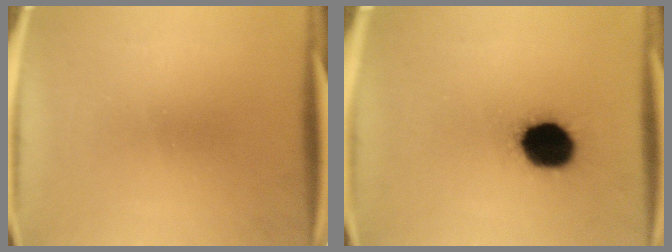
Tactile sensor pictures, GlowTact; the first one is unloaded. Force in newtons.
{"total": 14.2}